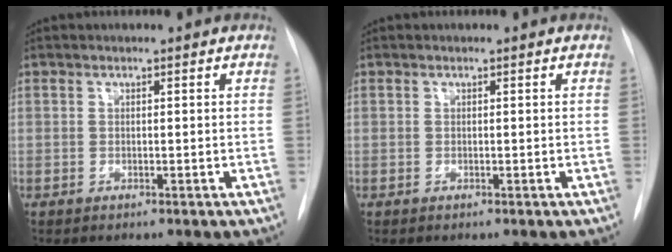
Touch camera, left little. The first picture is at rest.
{"total": 0.0}